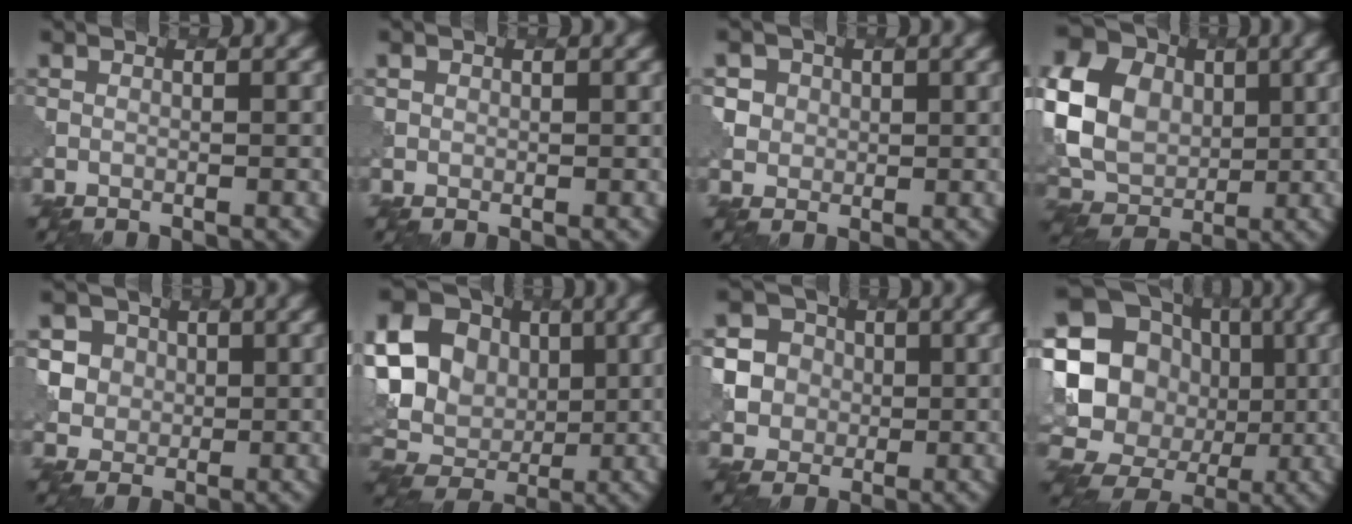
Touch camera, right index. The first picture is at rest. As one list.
[{"total": 1.1, "force": [0.5, 1.0, -0.1], "torque": [0.010, -0.003, 0.005]}, {"total": 3.7, "force": [1.9, 3.2, 0.8], "torque": [-0.017, 0.010, 0.030]}, {"total": 10.8, "force": [1.4, 8.8, 6.0], "torque": [-0.150, 0.003, 0.017]}, {"total": 5.5, "force": [2.3, 4.8, 1.5], "torque": [-0.028, 0.017, 0.033]}, {"total": 13.1, "force": [2.5, 11.1, 6.5], "torque": [-0.161, 0.028, 0.032]}, {"total": 6.2, "force": [0.7, 6.1, 1.3], "torque": [-0.034, 0.027, 0.007]}, {"total": 20.6, "force": [-0.7, 19.2, 7.4], "torque": [-0.169, 0.016, -0.039]}]